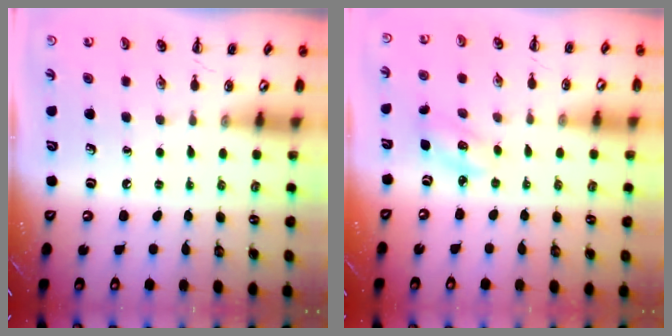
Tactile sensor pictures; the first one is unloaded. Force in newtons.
{"total": 2.8, "press": 2.7, "slide": 0.7}